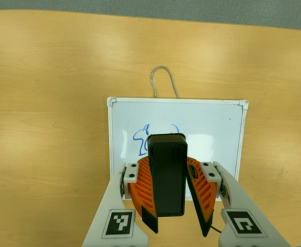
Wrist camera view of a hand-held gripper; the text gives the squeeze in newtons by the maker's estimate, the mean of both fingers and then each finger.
{"total": 9.9, "left": 10.0, "right": 9.8}